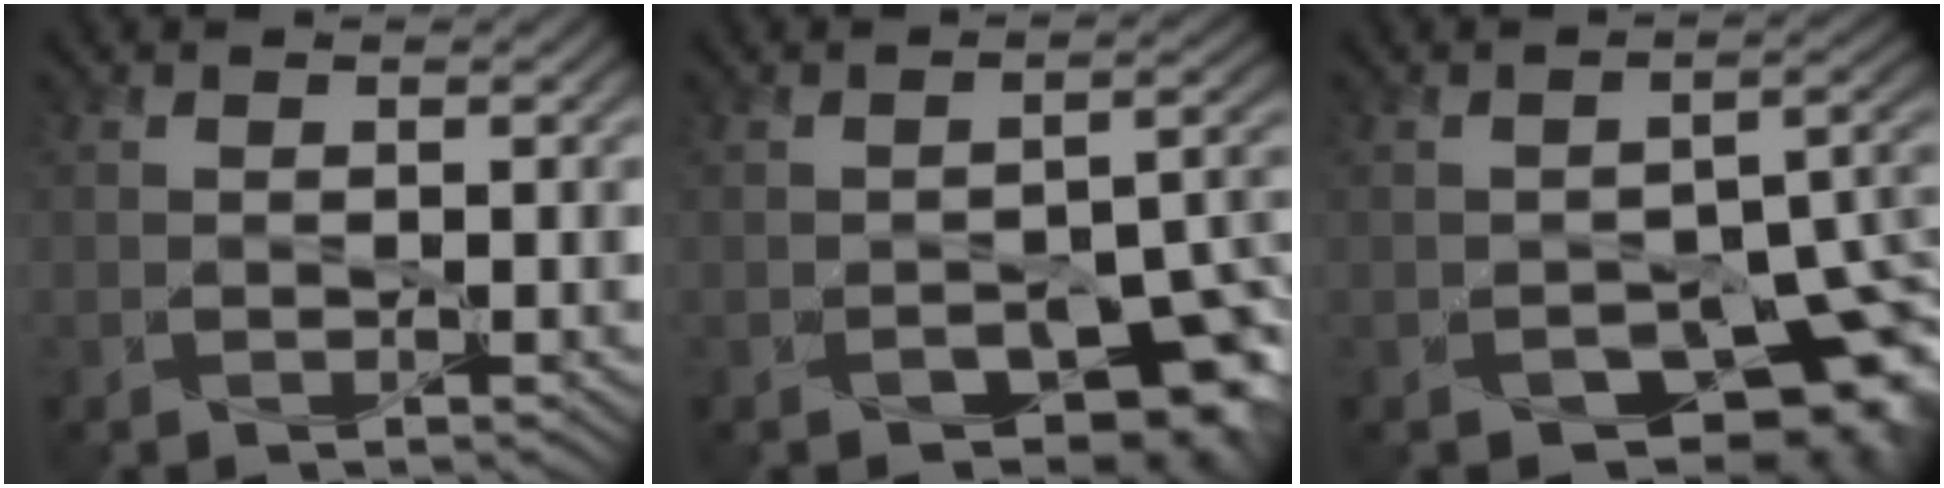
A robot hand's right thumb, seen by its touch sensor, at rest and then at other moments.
{"total": 8.5, "force": [-4.5, 4.9, 5.3], "torque": [-0.065, -0.016, -0.055]}
{"total": 11.8, "force": [-6.6, 6.5, 7.4], "torque": [-0.095, -0.023, -0.085]}